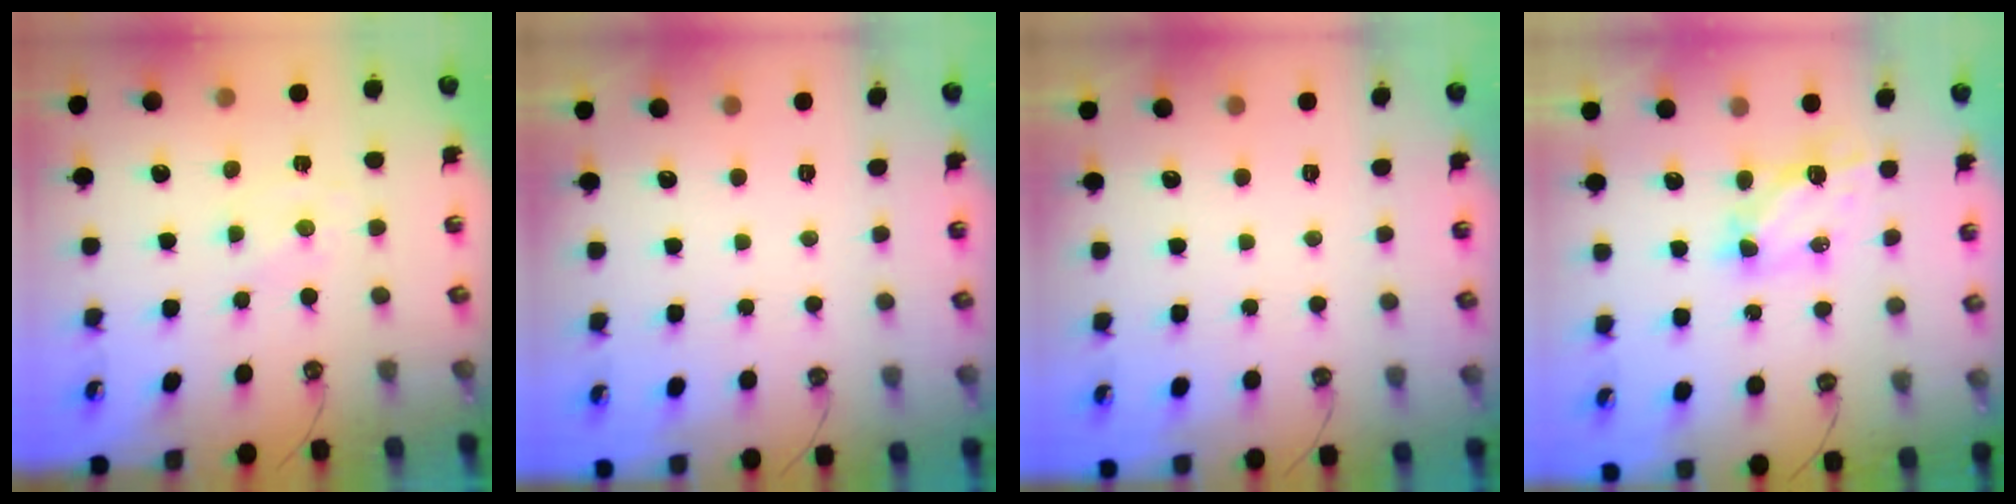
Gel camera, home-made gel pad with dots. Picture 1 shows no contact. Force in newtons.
{"total": 0.0}
{"total": 0.0}
{"total": 6.0, "press": 6.0, "slide": 0.5}